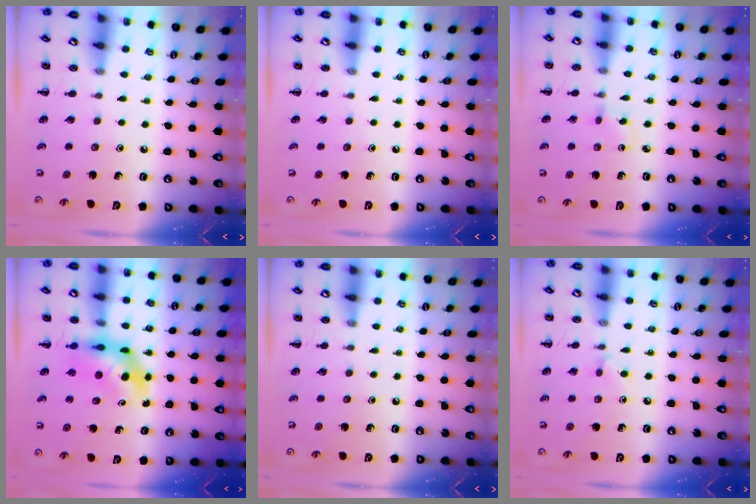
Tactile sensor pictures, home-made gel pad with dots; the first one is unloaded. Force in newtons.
{"total": 0.0}
{"total": 1.6, "press": 1.4, "slide": 0.8}
{"total": 5.0, "press": 5.0, "slide": 0.9}
{"total": 0.0}
{"total": 4.8, "press": 4.6, "slide": 1.5}